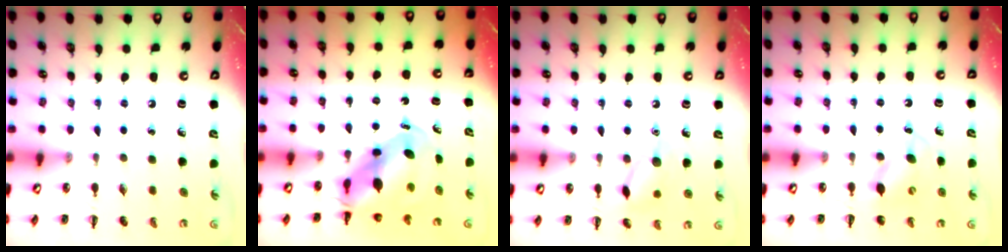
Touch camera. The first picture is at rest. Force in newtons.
{"total": 6.6, "press": 6.4, "slide": 1.8}
{"total": 9.9, "press": 9.9, "slide": 0.8}
{"total": 6.6, "press": 6.5, "slide": 1.5}